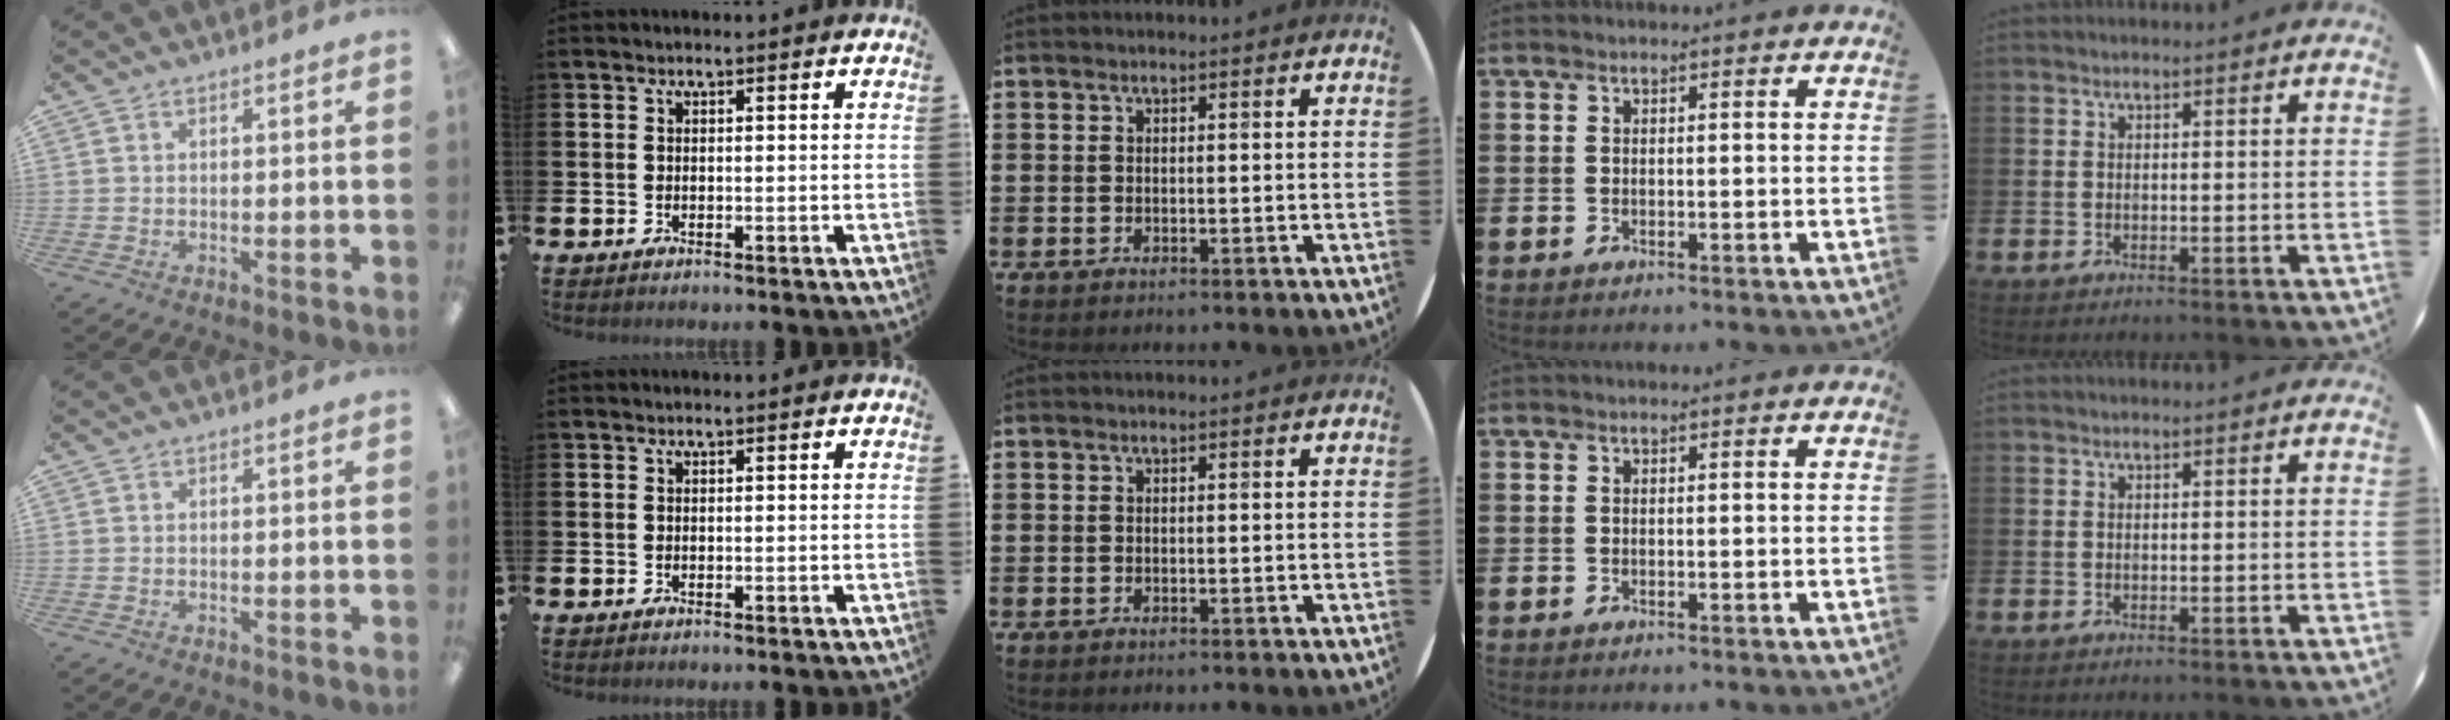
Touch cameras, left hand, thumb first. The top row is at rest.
{}